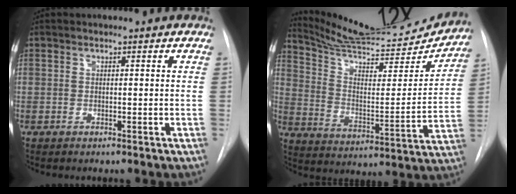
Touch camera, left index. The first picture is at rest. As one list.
[{"total": 22.3, "force": [21.4, 2.4, 6.0], "torque": [-0.105, -0.053, 0.307]}]